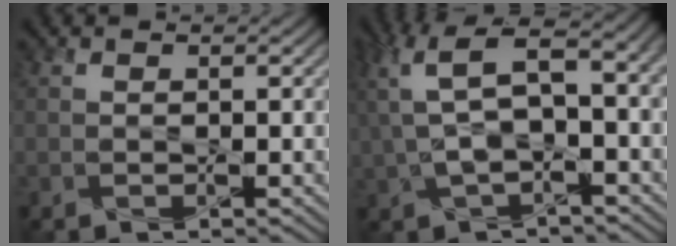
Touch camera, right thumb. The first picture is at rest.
{"total": 10.1, "force": [2.1, 4.4, 8.9], "torque": [-0.209, 0.007, 0.040]}